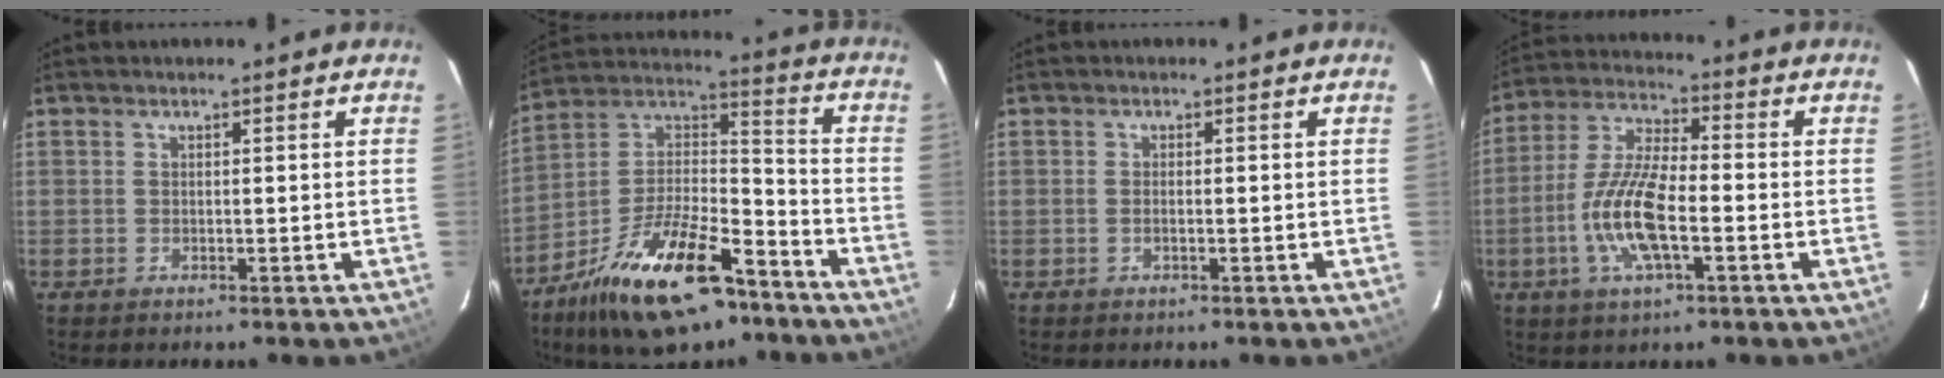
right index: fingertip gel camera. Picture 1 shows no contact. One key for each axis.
{"total": 22.7, "fx": -14.1, "fy": 9.3, "fz": 15.1, "tx": -0.290, "ty": 0.009, "tz": -0.237}
{"total": 0.8, "fx": -0.3, "fy": 0.2, "fz": 0.8, "tx": -0.016, "ty": 0.001, "tz": -0.006}
{"total": 12.5, "fx": -3.7, "fy": 4.0, "fz": 11.2, "tx": -0.239, "ty": 0.000, "tz": -0.077}